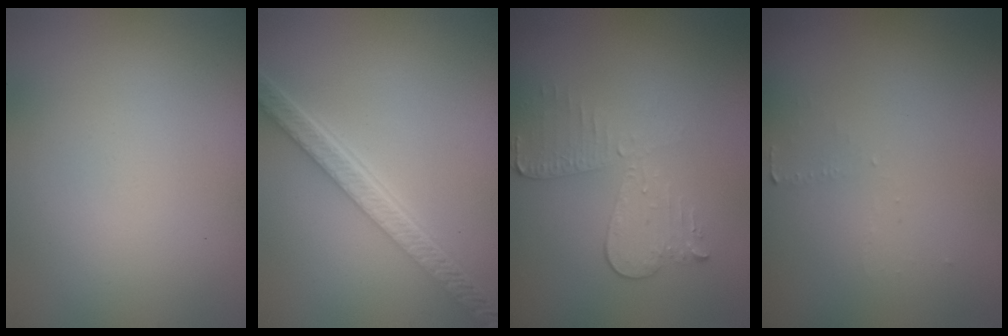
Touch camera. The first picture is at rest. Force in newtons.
{"total": 5.5, "press": 4.1, "slide": 3.6}
{"total": 3.1, "press": 2.7, "slide": 1.6}
{"total": 0.9, "press": 0.8, "slide": 0.3}